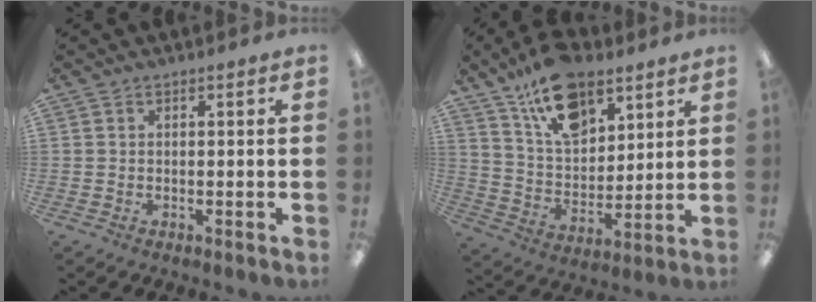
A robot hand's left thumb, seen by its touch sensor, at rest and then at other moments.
{"total": 16.3, "force": [10.9, 8.5, 8.6], "torque": [-0.147, -0.050, 0.197]}